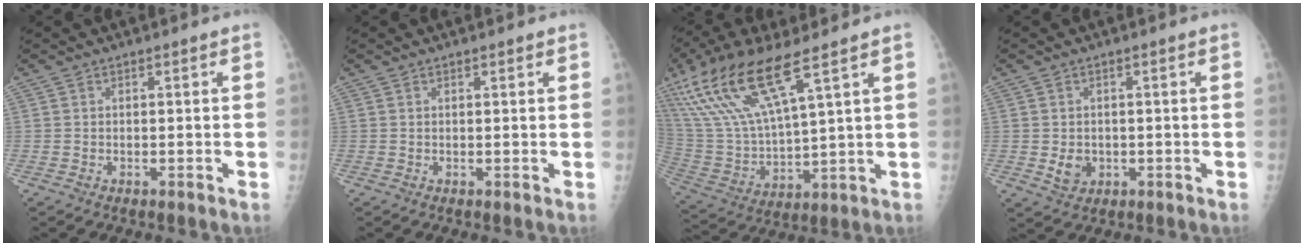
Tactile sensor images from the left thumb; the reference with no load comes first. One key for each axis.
{"total": 0.7, "fx": 0.6, "fy": 0.2, "fz": 0.3, "tx": -0.004, "ty": -0.002, "tz": 0.009}
{"total": 19.0, "fx": 10.9, "fy": 4.7, "fz": 14.8, "tx": -0.318, "ty": -0.030, "tz": 0.225}
{"total": 3.4, "fx": -0.3, "fy": 2.8, "fz": 1.8, "tx": -0.020, "ty": -0.002, "tz": 0.005}